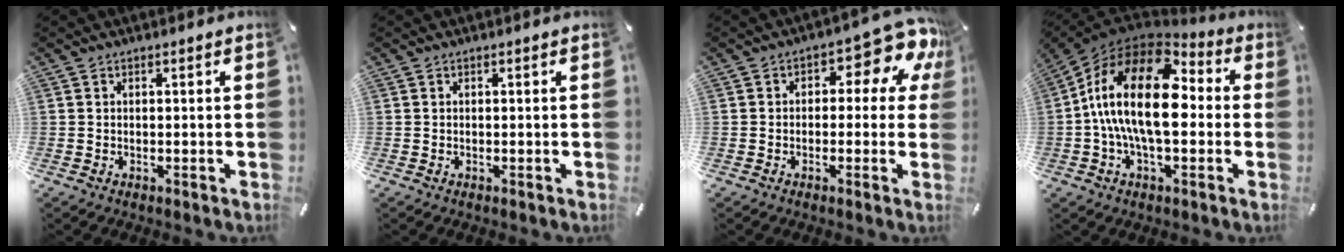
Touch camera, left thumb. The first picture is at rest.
{"total": 0.0}
{"total": 10.5, "force": [4.3, 5.1, 8.0], "torque": [-0.099, -0.036, 0.072]}
{"total": 20.9, "force": [0.1, 11.0, 17.7], "torque": [-0.339, 0.010, 0.001]}